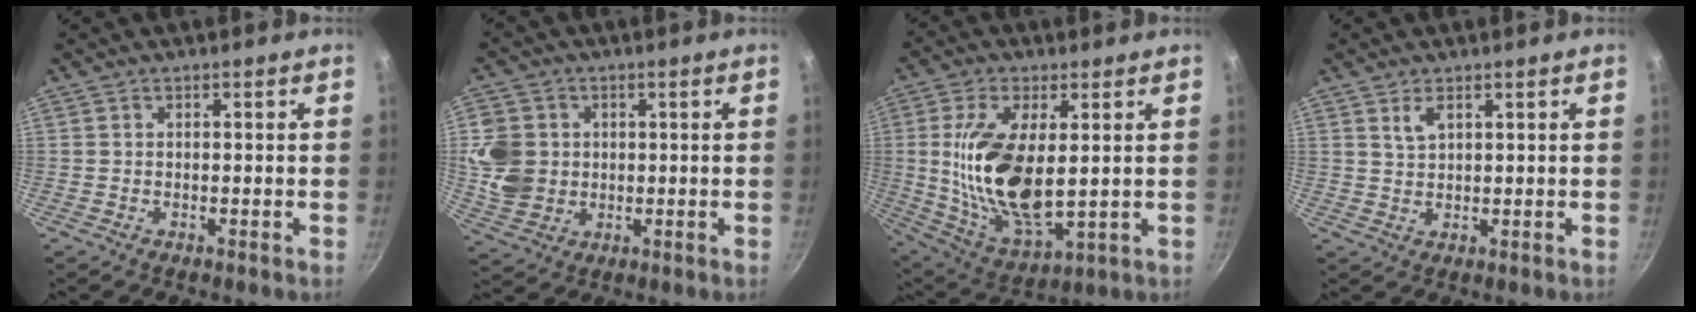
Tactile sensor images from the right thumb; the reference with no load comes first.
{"total": 10.0, "force": [0.7, 8.6, 5.0], "torque": [-0.087, 0.001, 0.018]}
{"total": 17.6, "force": [1.4, 8.1, 15.6], "torque": [-0.302, -0.022, 0.040]}
{"total": 2.5, "force": [1.5, 1.1, 1.7], "torque": [-0.032, -0.007, 0.035]}